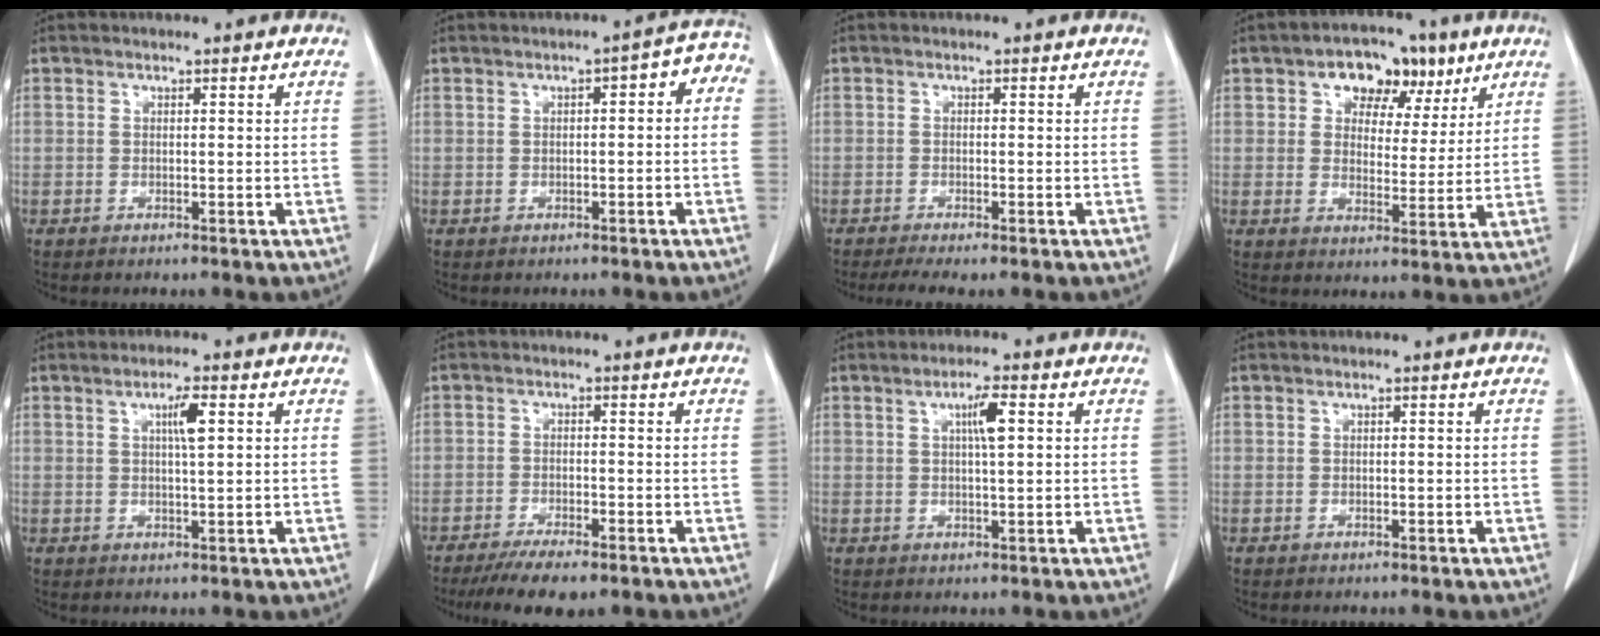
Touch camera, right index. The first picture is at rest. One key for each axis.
{"total": 4.6, "fx": 0.5, "fy": 2.0, "fz": 4.1, "tx": -0.045, "ty": 0.029, "tz": -0.001}
{"total": 3.7, "fx": -2.9, "fy": 0.3, "fz": 2.2, "tx": -0.032, "ty": -0.007, "tz": -0.046}
{"total": 9.3, "fx": 4.8, "fy": 6.1, "fz": 5.1, "tx": -0.060, "ty": 0.026, "tz": 0.071}
{"total": 3.5, "fx": 1.2, "fy": 0.3, "fz": 3.3, "tx": -0.055, "ty": 0.001, "tz": 0.019}
{"total": 6.5, "fx": -4.8, "fy": 1.6, "fz": 4.0, "tx": -0.063, "ty": -0.012, "tz": -0.078}
{"total": 3.8, "fx": 1.2, "fy": 0.4, "fz": 3.6, "tx": -0.062, "ty": 0.002, "tz": 0.018}
{"total": 0.0}